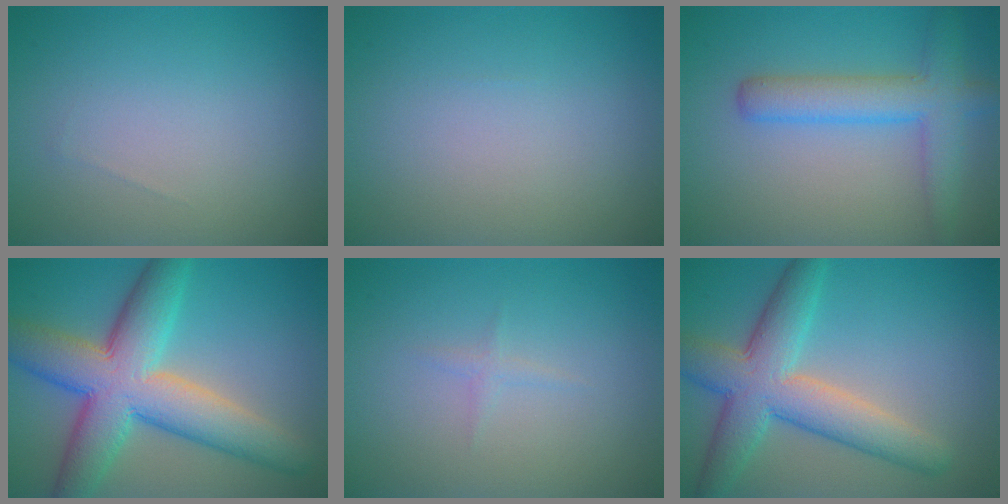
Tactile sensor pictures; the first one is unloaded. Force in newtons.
{"total": 0.0}
{"total": 4.6, "press": 4.6, "slide": 0.2}
{"total": 10.5, "press": 10.5, "slide": 0.7}
{"total": 0.8, "press": 0.8, "slide": 0.1}
{"total": 7.4, "press": 7.3, "slide": 0.2}